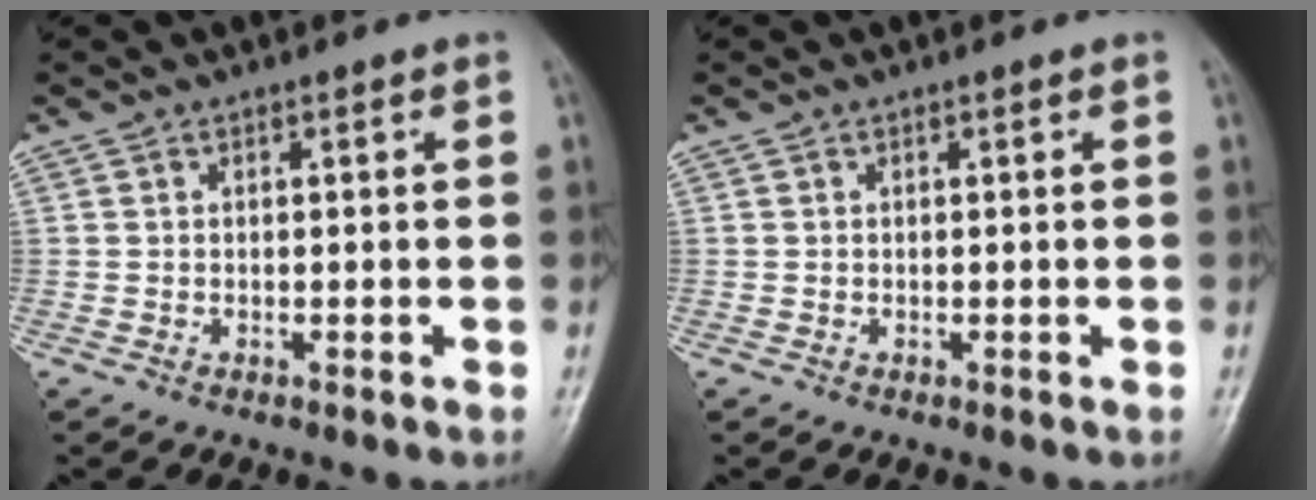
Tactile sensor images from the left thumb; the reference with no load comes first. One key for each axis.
{"total": 0.0}